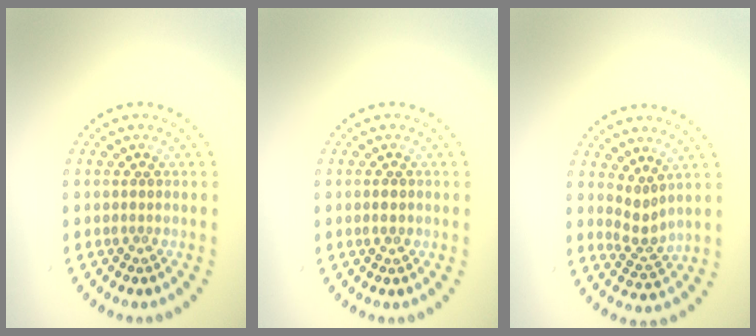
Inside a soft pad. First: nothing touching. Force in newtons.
{"total": 1.0, "press": 1.0, "slide": 0.2}
{"total": 2.2, "press": 1.6, "slide": 1.5}